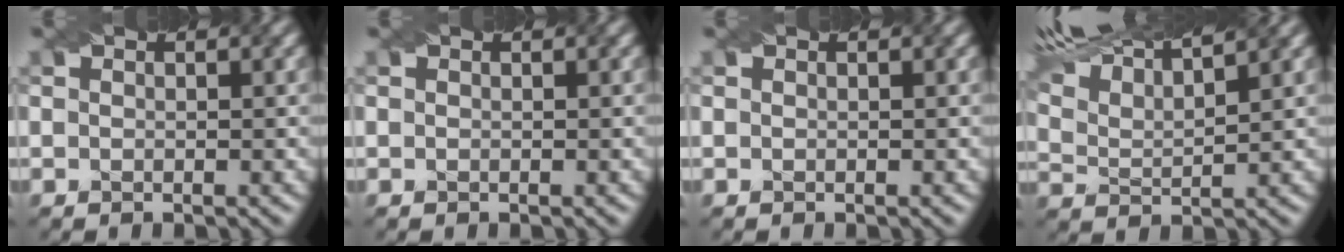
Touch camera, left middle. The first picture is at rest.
{"total": 0.0}
{"total": 0.0}
{"total": 9.7, "force": [8.7, 1.4, 4.1], "torque": [-0.102, 0.026, 0.127]}